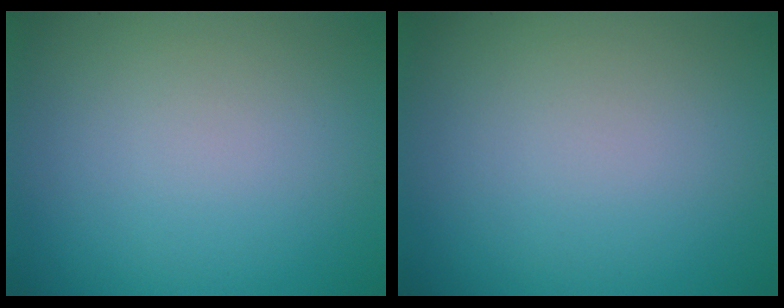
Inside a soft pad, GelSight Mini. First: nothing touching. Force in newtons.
{"total": 0.0}